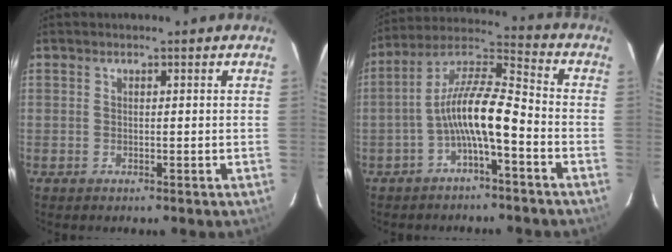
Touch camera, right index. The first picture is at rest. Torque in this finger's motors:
{"motor_torque": [1.46, -0.68, 1.00, 0.21]}